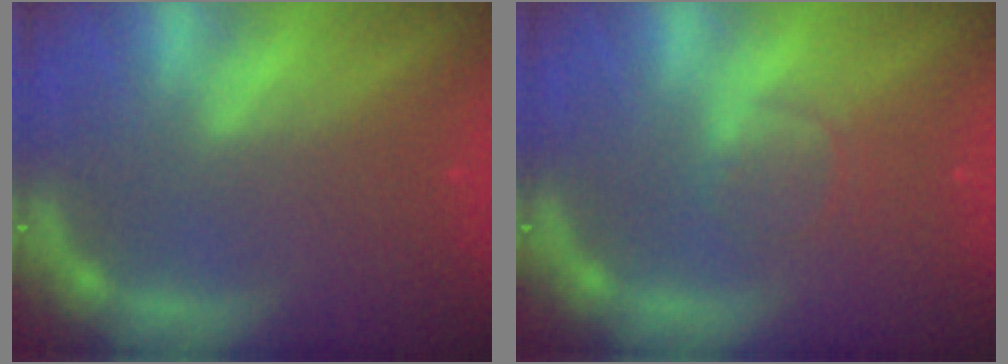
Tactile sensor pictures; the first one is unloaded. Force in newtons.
{"total": 1.9}